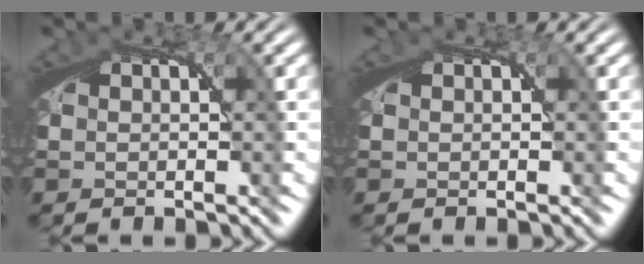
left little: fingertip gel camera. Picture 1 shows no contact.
{"total": 0.0}